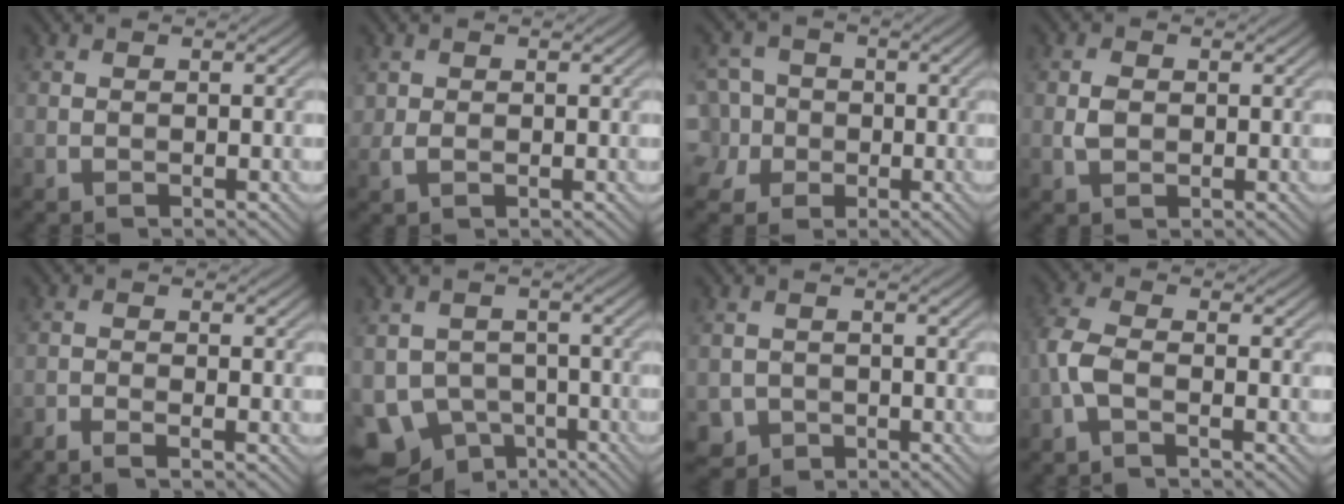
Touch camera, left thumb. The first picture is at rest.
{"total": 1.4, "force": [0.2, 1.2, 0.8], "torque": [-0.020, -0.002, 0.006]}
{"total": 6.8, "force": [-1.6, 6.1, 2.5], "torque": [-0.074, 0.002, -0.051]}
{"total": 1.8, "force": [0.0, 1.3, 1.2], "torque": [-0.029, 0.002, 0.000]}
{"total": 2.1, "force": [-1.6, 0.2, 1.3], "torque": [-0.022, -0.001, -0.041]}
{"total": 7.8, "force": [-4.7, 5.8, 2.4], "torque": [-0.052, -0.016, -0.086]}
{"total": 2.2, "force": [-1.2, 1.8, 0.2], "torque": [-0.001, -0.008, -0.026]}
{"total": 3.7, "force": [-1.4, 1.3, 3.1], "torque": [-0.085, 0.004, -0.042]}